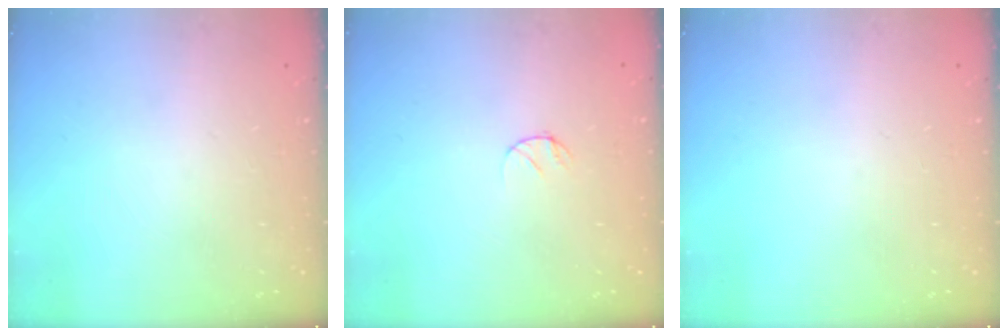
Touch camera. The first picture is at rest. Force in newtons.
{"total": 3.9, "press": 3.9, "slide": 0.4}
{"total": 0.0}